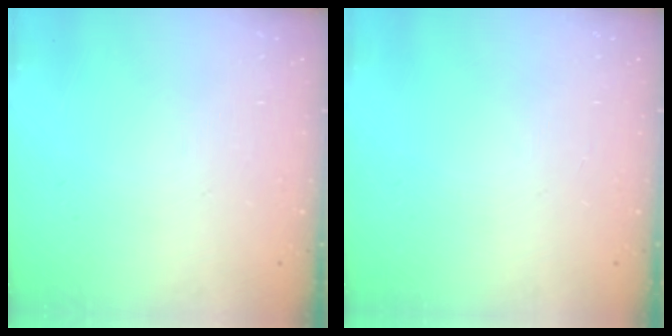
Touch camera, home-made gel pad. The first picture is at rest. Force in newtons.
{"total": 0.0}